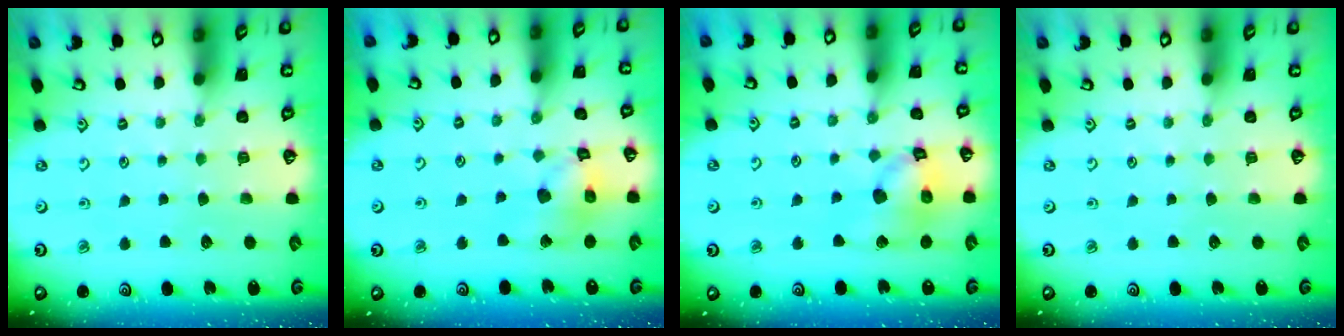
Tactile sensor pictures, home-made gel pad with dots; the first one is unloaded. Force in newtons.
{"total": 12.4, "press": 12.2, "slide": 1.7}
{"total": 13.7, "press": 13.6, "slide": 1.8}
{"total": 0.0}